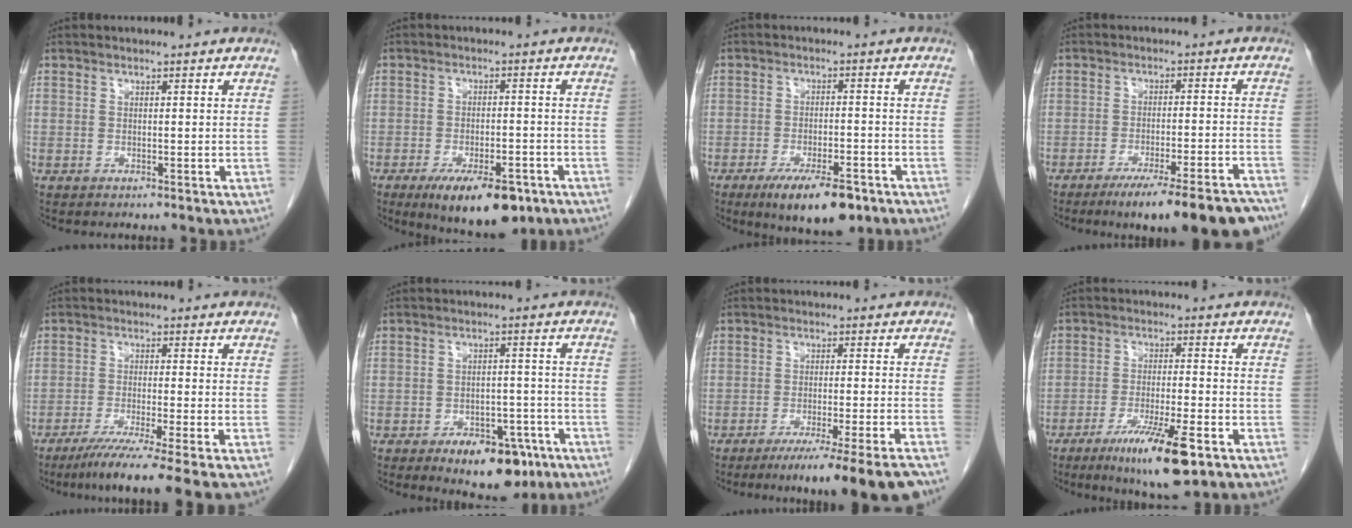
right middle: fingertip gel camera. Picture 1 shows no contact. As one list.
[{"total": 11.2, "force": [-7.1, 4.0, 7.7], "torque": [-0.113, -0.009, -0.103]}, {"total": 9.8, "force": [-6.4, 3.0, 6.9], "torque": [-0.105, -0.010, -0.096]}, {"total": 15.5, "force": [-12.7, 0.9, 8.8], "torque": [-0.077, -0.002, -0.177]}, {"total": 9.5, "force": [-7.2, -1.9, 5.8], "torque": [-0.078, -0.032, -0.113]}, {"total": 9.5, "force": [-5.9, 4.6, 5.9], "torque": [-0.069, 0.006, -0.079]}, {"total": 12.9, "force": [-10.4, -1.7, 7.5], "torque": [-0.077, -0.026, -0.154]}, {"total": 10.8, "force": [-6.1, 1.0, 8.9], "torque": [-0.155, -0.025, -0.098]}]